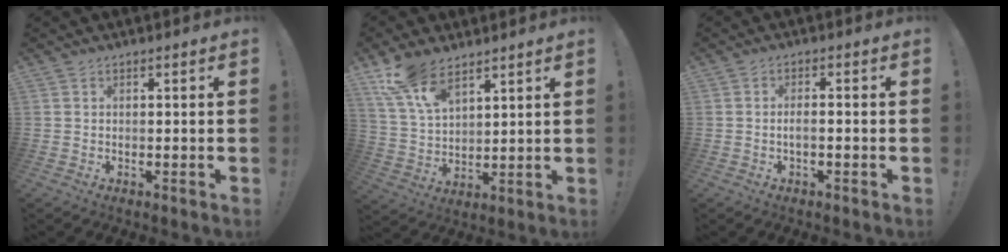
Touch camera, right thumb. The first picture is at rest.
{"total": 12.2, "force": [9.0, 5.4, 6.2], "torque": [-0.124, -0.042, 0.173]}
{"total": 2.3, "force": [-1.0, 0.3, 2.1], "torque": [-0.044, 0.007, -0.018]}